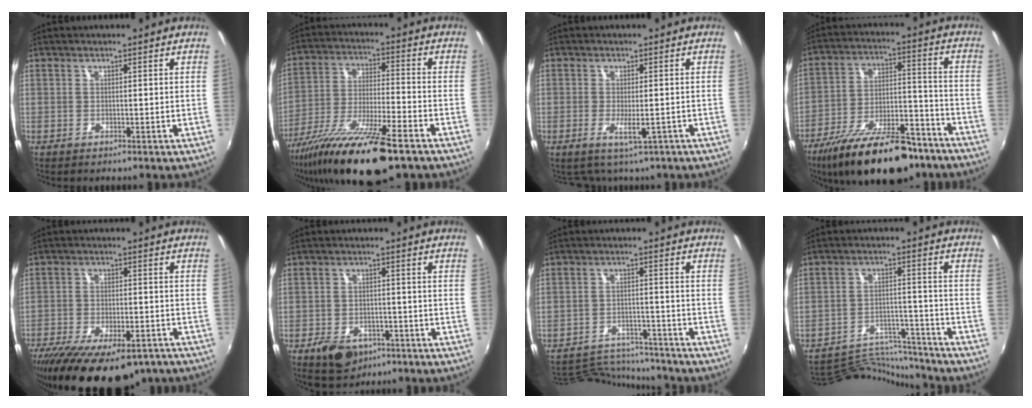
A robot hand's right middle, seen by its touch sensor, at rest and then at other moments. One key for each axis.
{"total": 19.7, "fx": -13.8, "fy": 2.9, "fz": 13.7, "tx": -0.264, "ty": -0.050, "tz": -0.245}
{"total": 3.4, "fx": -1.5, "fy": 1.1, "fz": 2.8, "tx": -0.051, "ty": -0.008, "tz": -0.019}
{"total": 23.2, "fx": -17.0, "fy": 8.4, "fz": 13.4, "tx": -0.236, "ty": -0.016, "tz": -0.252}
{"total": 22.3, "fx": -15.7, "fy": 8.6, "fz": 13.3, "tx": -0.259, "ty": -0.048, "tz": -0.221}
{"total": 8.3, "fx": -5.0, "fy": 5.1, "fz": 4.2, "tx": -0.100, "ty": -0.007, "tz": -0.072}
{"total": 12.5, "fx": -11.9, "fy": 2.6, "fz": 2.7, "tx": -0.076, "ty": 0.014, "tz": -0.175}
{"total": 12.2, "fx": -12.1, "fy": 1.0, "fz": 1.2, "tx": -0.042, "ty": 0.012, "tz": -0.191}